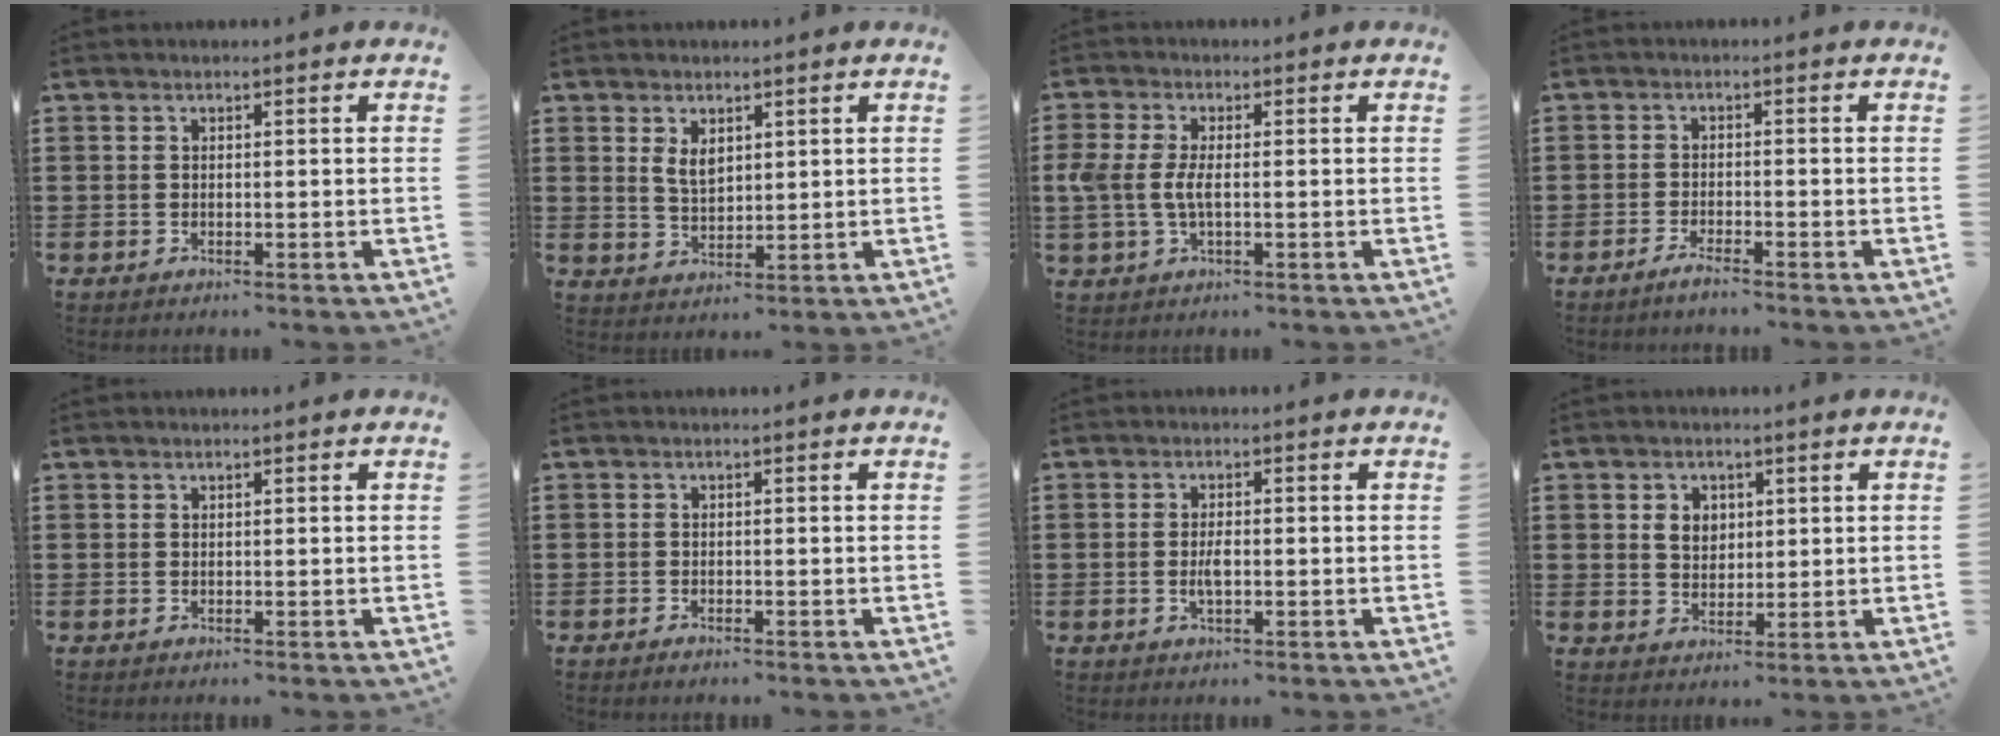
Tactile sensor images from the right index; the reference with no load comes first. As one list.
[{"total": 3.2, "force": [1.6, 1.9, 2.1], "torque": [-0.038, 0.002, 0.028]}, {"total": 4.2, "force": [-0.4, 1.8, 3.8], "torque": [-0.097, -0.006, -0.017]}, {"total": 1.9, "force": [-1.7, 0.0, 0.8], "torque": [-0.014, 0.000, -0.031]}, {"total": 0.0}, {"total": 0.8, "force": [-0.8, 0.0, 0.1], "torque": [-0.004, -0.004, -0.015]}, {"total": 2.6, "force": [-0.4, 0.9, 2.4], "torque": [-0.053, -0.002, -0.009]}, {"total": 3.3, "force": [1.1, 2.6, 1.6], "torque": [-0.041, 0.012, 0.018]}]